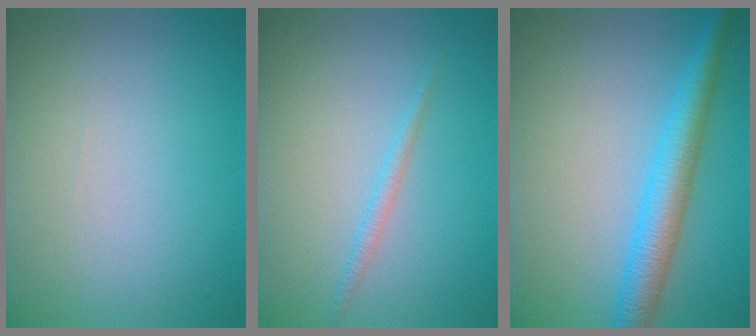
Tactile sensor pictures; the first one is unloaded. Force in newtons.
{"total": 1.1, "press": 1.1, "slide": 0.0}
{"total": 4.8, "press": 4.8, "slide": 0.1}